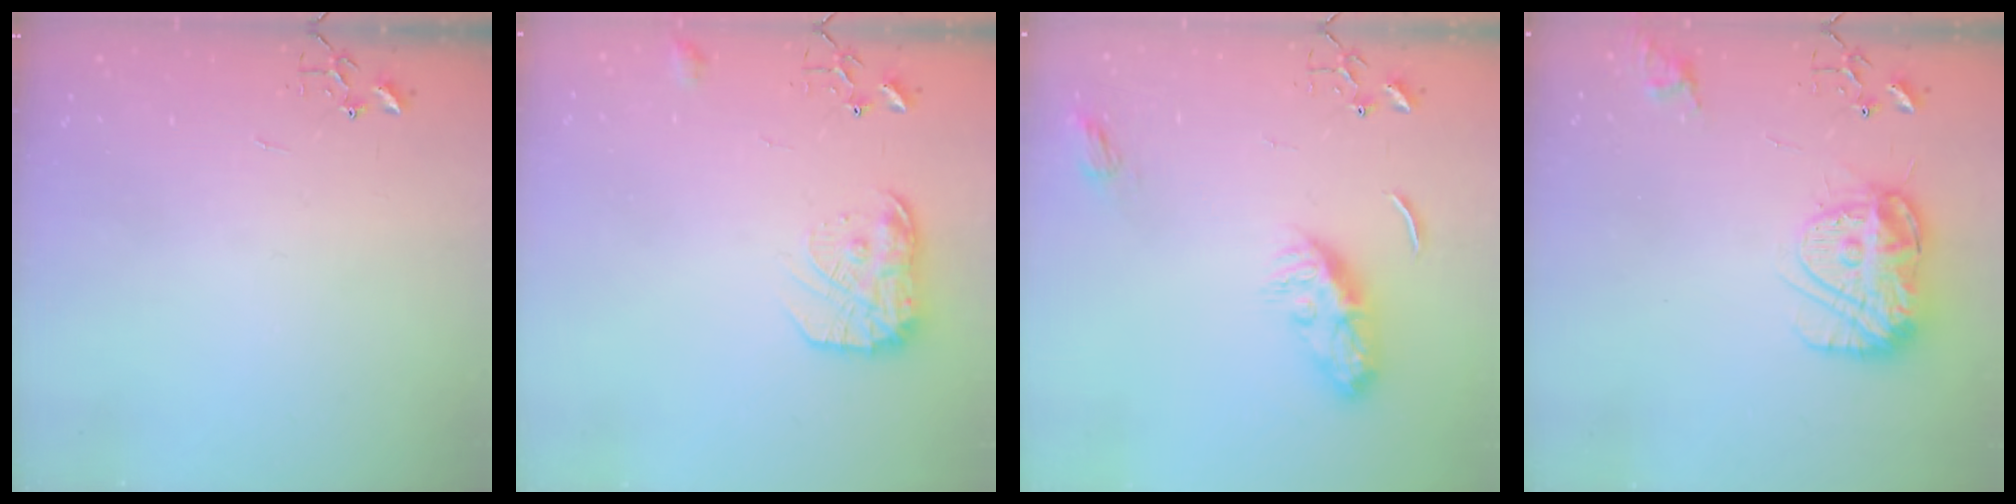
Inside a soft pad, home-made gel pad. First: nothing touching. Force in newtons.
{"total": 14.3, "press": 14.3, "slide": 0.9}
{"total": 10.6, "press": 10.5, "slide": 0.7}
{"total": 14.7, "press": 14.7, "slide": 1.0}